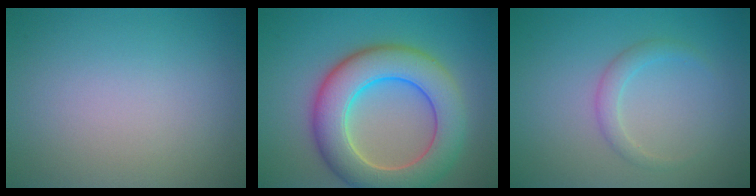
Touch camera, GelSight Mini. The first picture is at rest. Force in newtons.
{"total": 9.0, "press": 9.0, "slide": 0.5}
{"total": 1.6, "press": 1.6, "slide": 0.1}